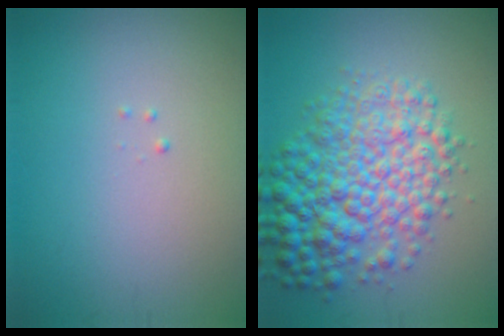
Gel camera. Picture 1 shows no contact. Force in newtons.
{"total": 7.9, "press": 7.9, "slide": 0.1}